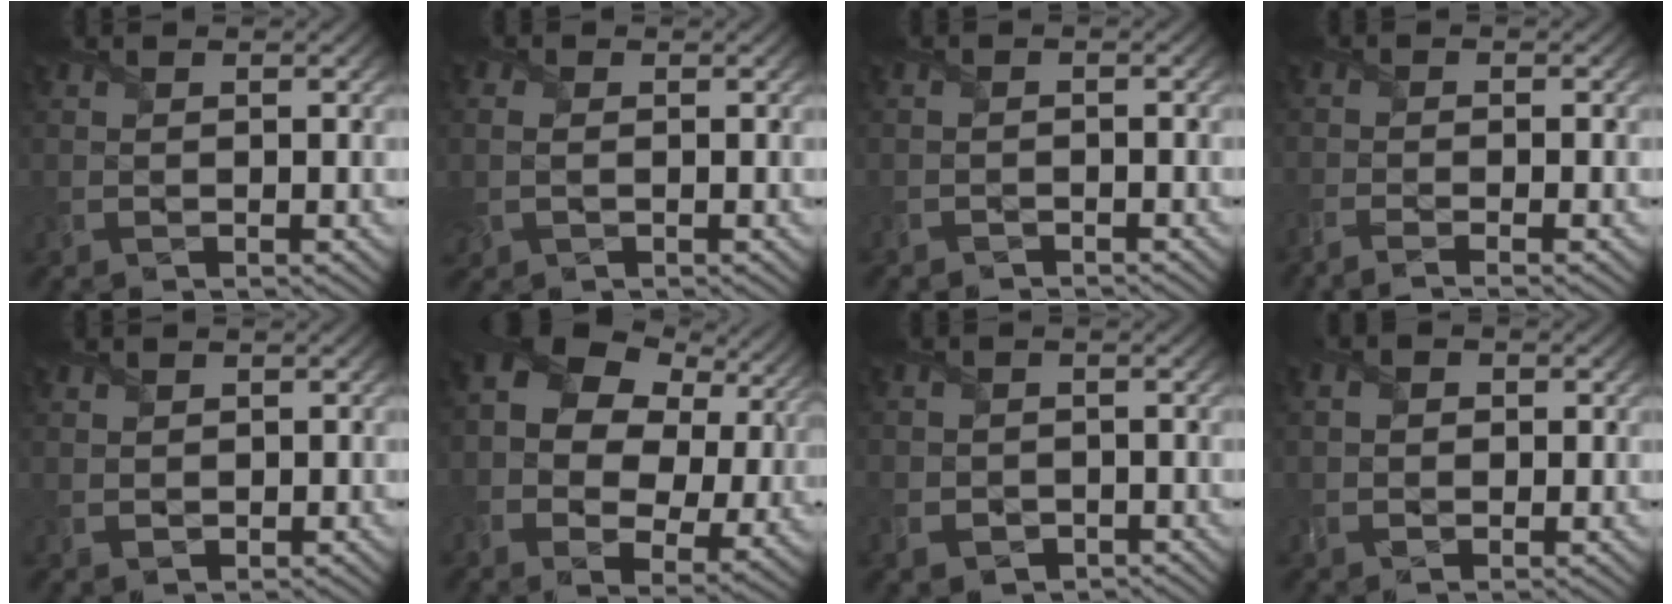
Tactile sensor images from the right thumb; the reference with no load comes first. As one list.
[{"total": 2.7, "force": [-0.2, 2.0, 1.7], "torque": [-0.057, 0.000, 0.001]}, {"total": 1.4, "force": [-1.3, 0.0, -0.4], "torque": [0.011, -0.003, -0.029]}, {"total": 2.8, "force": [-2.1, 0.0, 1.8], "torque": [-0.041, -0.005, -0.049]}, {"total": 0.7, "force": [0.2, 0.7, 0.0], "torque": [-0.004, -0.002, 0.003]}, {"total": 14.1, "force": [3.1, 9.6, 9.8], "torque": [-0.199, 0.003, 0.066]}, {"total": 2.8, "force": [-1.7, 2.1, 0.7], "torque": [-0.017, -0.007, -0.036]}, {"total": 2.5, "force": [0.1, 2.1, 1.2], "torque": [-0.032, 0.004, -0.012]}]